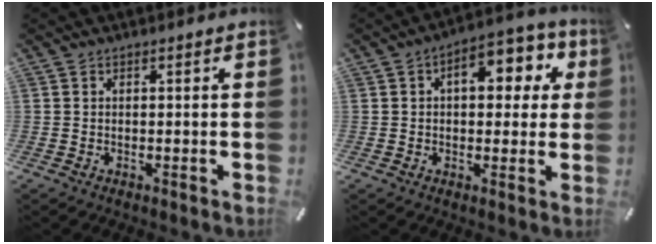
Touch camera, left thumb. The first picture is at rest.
{"total": 10.8, "force": [3.1, 6.3, 8.2], "torque": [-0.099, -0.004, 0.044]}